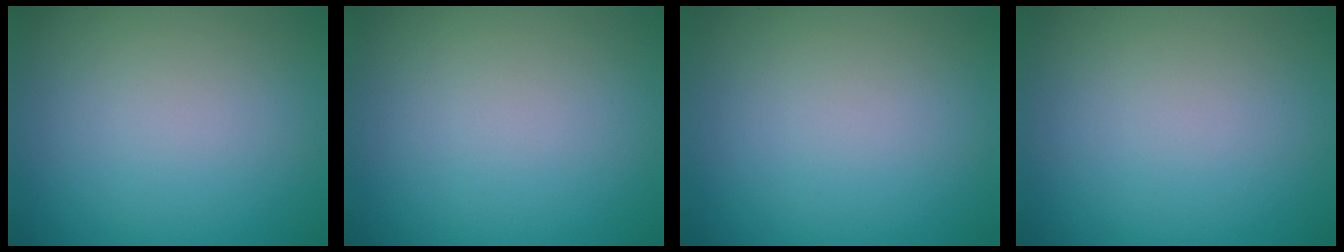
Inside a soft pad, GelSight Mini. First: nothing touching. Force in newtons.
{"total": 0.0}
{"total": 0.0}
{"total": 0.0}